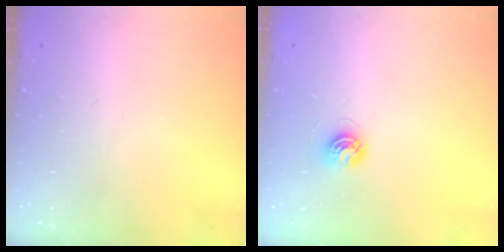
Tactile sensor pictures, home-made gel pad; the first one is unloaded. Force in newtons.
{"total": 5.4, "press": 5.4, "slide": 0.5}